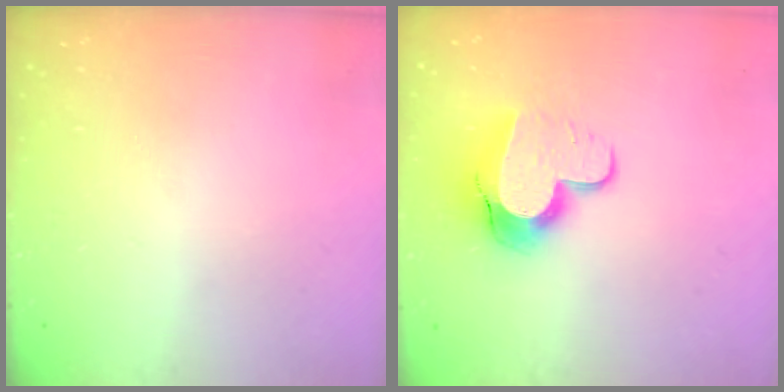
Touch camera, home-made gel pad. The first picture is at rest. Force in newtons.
{"total": 11.8, "press": 11.7, "slide": 1.0}